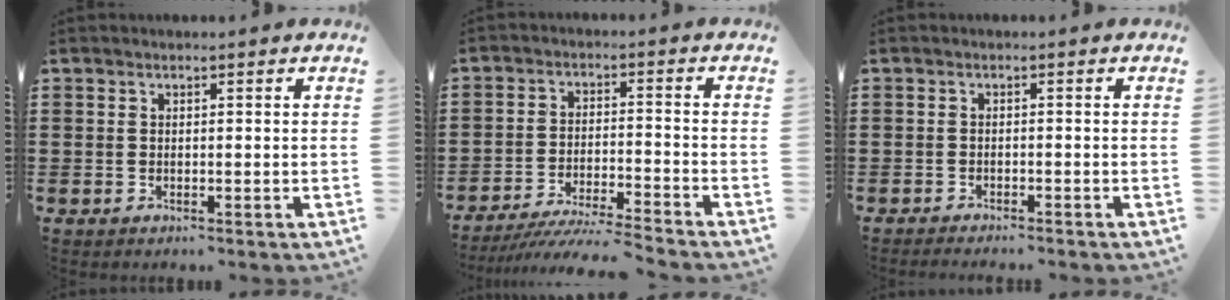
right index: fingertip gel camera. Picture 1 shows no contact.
{"total": 5.4, "force": [-5.1, -0.6, 1.7], "torque": [-0.036, -0.018, -0.101]}
{"total": 1.2, "force": [-1.1, -0.2, 0.1], "torque": [-0.005, -0.003, -0.022]}